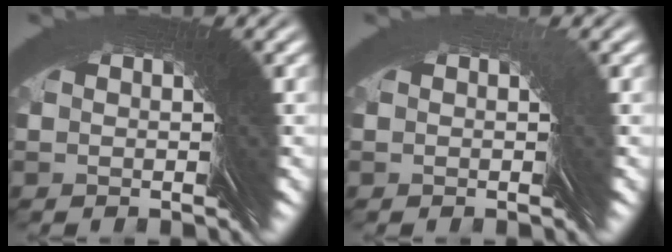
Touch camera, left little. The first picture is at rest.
{"total": 2.7, "force": [0.1, -1.0, -2.5], "torque": [0.038, 0.004, 0.004]}